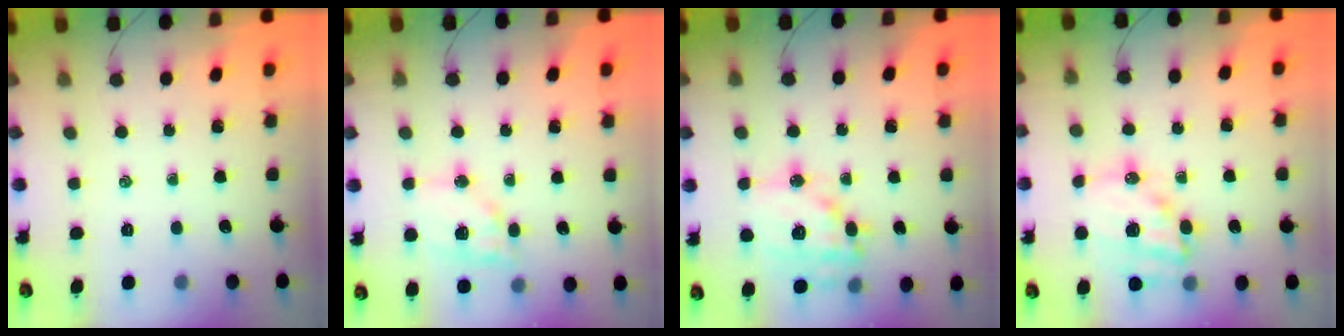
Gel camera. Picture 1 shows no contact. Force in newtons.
{"total": 12.2, "press": 11.9, "slide": 2.2}
{"total": 15.1, "press": 15.0, "slide": 2.1}
{"total": 14.9, "press": 14.6, "slide": 3.3}